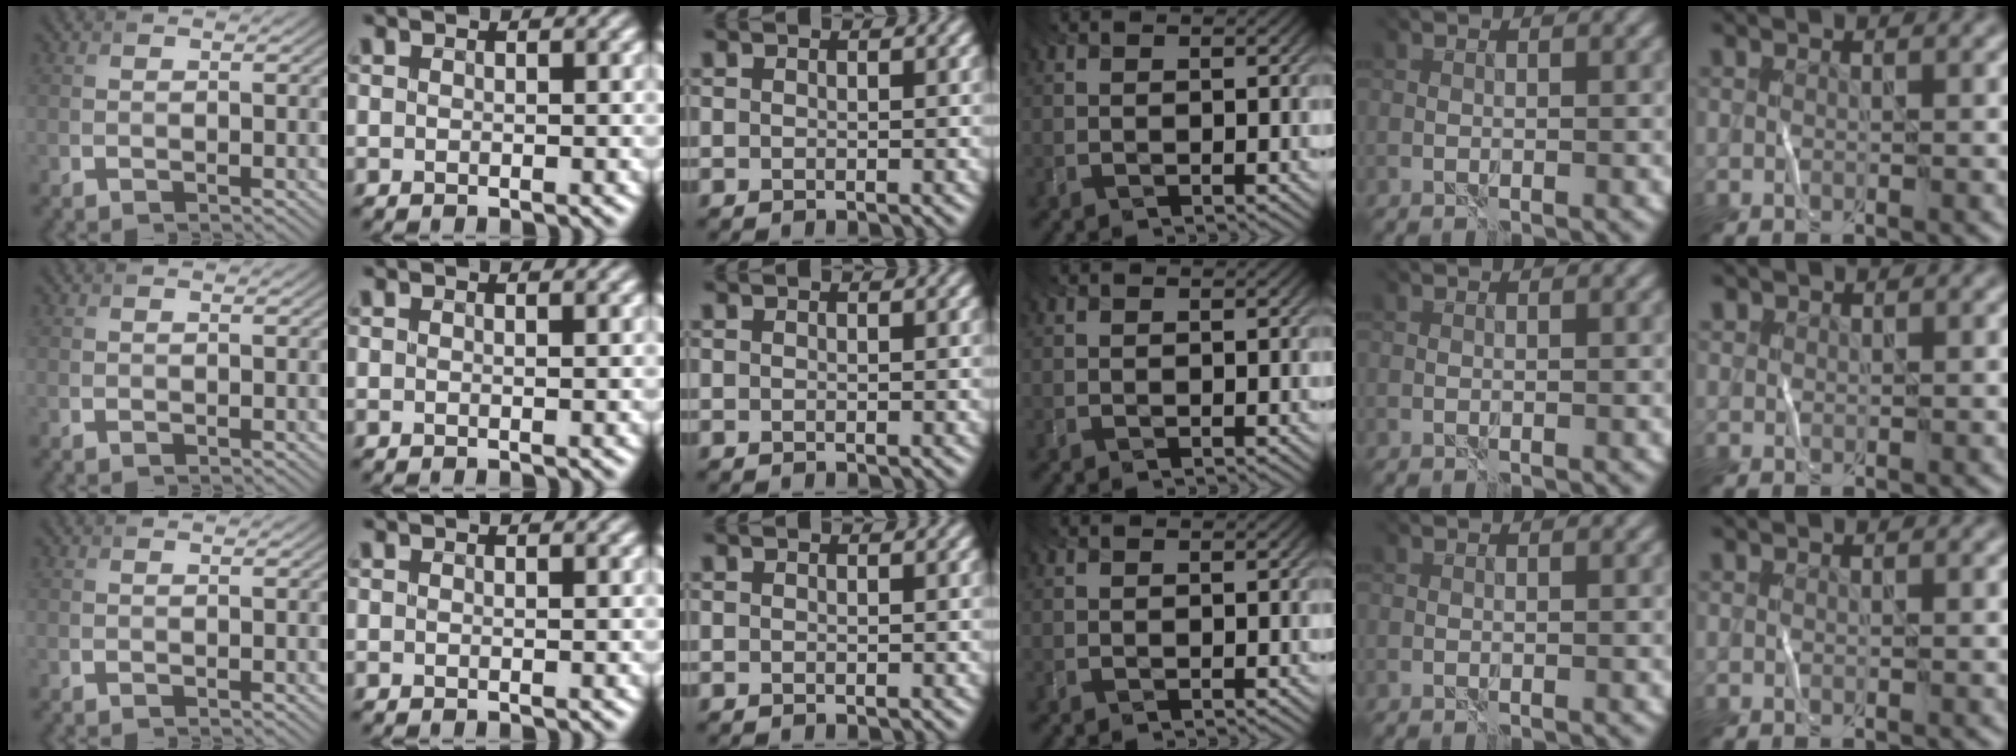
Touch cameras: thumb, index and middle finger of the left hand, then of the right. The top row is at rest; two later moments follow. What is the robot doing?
{"motion": "fold", "object": "bandana"}